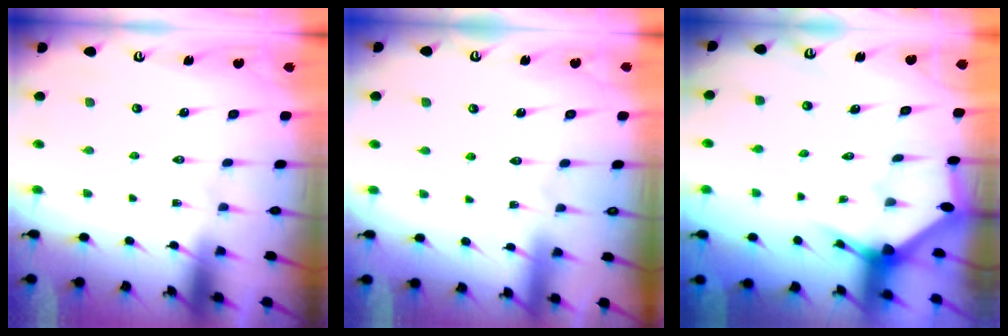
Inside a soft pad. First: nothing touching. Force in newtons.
{"total": 3.3, "press": 3.3, "slide": 0.3}
{"total": 2.9, "press": 2.9, "slide": 0.2}